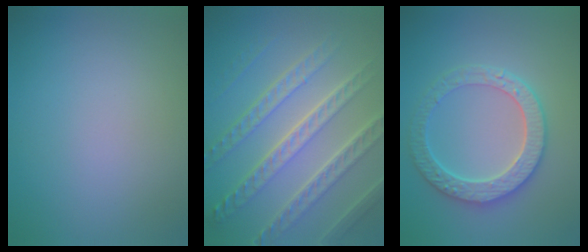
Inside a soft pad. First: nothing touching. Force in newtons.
{"total": 7.9, "press": 5.5, "slide": 5.6}
{"total": 4.4, "press": 4.1, "slide": 1.6}